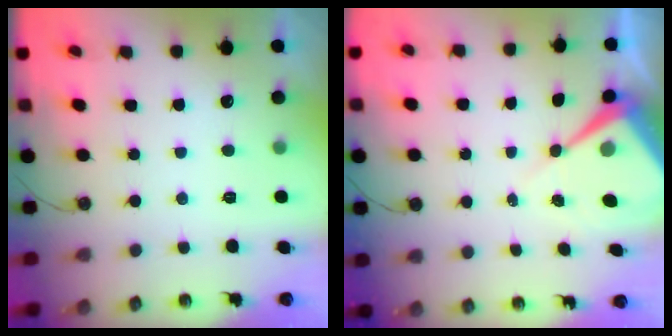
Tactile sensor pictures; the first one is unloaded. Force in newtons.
{"total": 8.2, "press": 8.2, "slide": 0.6}